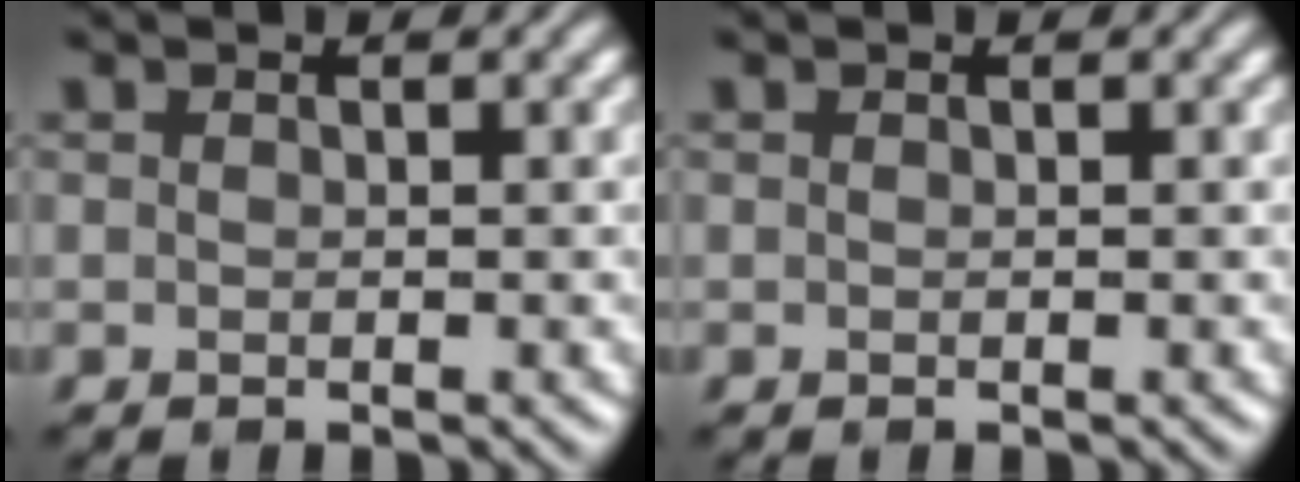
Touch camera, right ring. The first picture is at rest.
{"total": 0.0}